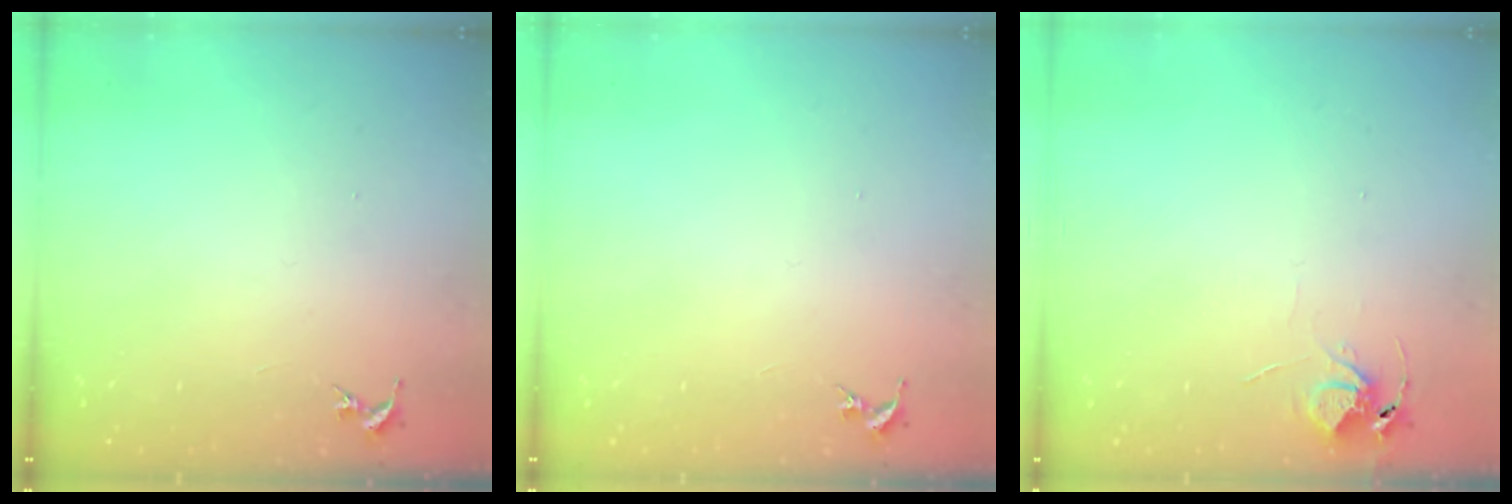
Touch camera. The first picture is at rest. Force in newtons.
{"total": 0.0}
{"total": 5.7, "press": 5.7, "slide": 0.3}